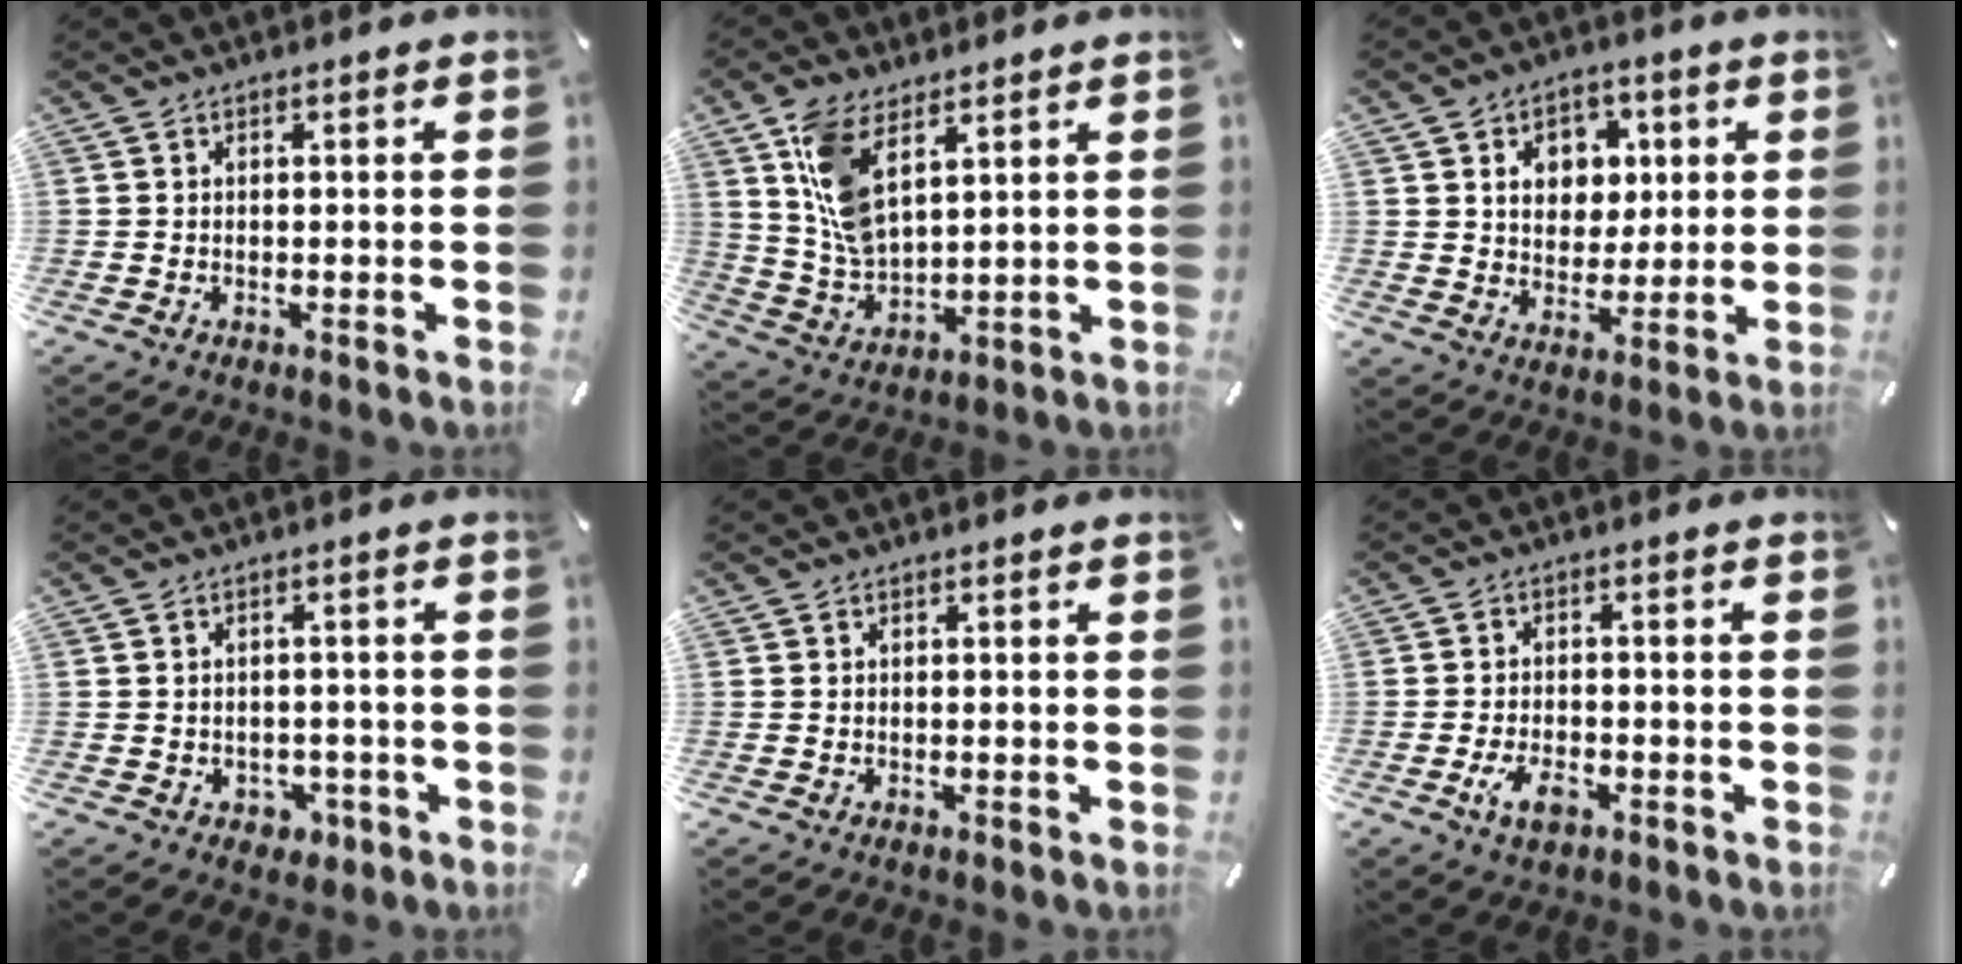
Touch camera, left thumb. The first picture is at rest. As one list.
[{"total": 10.9, "force": [6.0, 5.4, 7.4], "torque": [-0.176, -0.021, 0.111]}, {"total": 8.5, "force": [2.6, 7.4, 3.2], "torque": [-0.051, -0.002, 0.045]}, {"total": 3.6, "force": [-1.1, 3.1, 1.6], "torque": [-0.017, 0.004, -0.019]}, {"total": 0.0}, {"total": 5.3, "force": [-2.6, 3.0, 3.6], "torque": [-0.082, 0.005, -0.050]}]